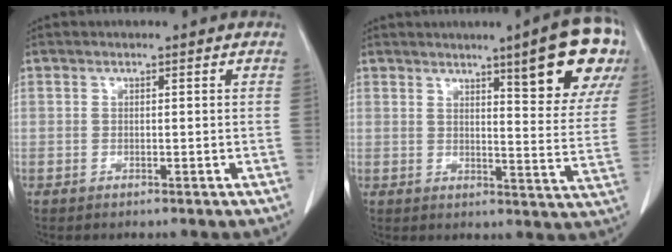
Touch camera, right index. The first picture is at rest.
{"total": 14.5, "force": [8.3, 1.4, 11.9], "torque": [-0.140, -0.017, 0.085]}